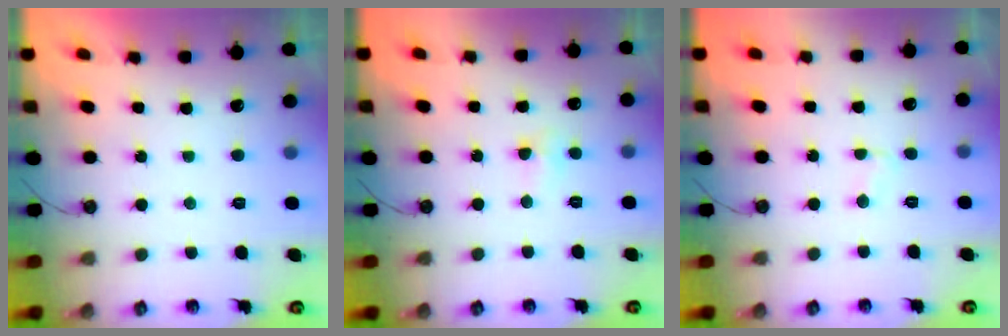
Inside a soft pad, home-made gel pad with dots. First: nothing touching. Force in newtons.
{"total": 4.1, "press": 4.0, "slide": 0.7}
{"total": 2.3, "press": 2.3, "slide": 0.2}